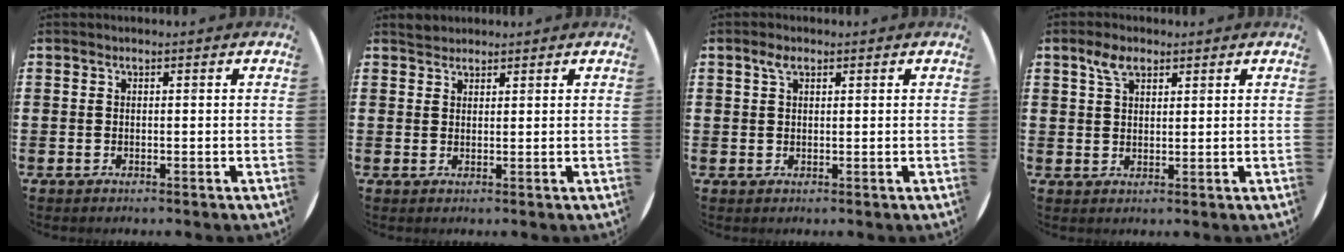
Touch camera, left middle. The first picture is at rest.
{"total": 1.6, "force": [1.5, 0.5, -0.1], "torque": [0.007, 0.000, 0.029]}
{"total": 1.9, "force": [1.2, 1.0, 1.2], "torque": [-0.018, 0.002, 0.020]}
{"total": 3.6, "force": [2.4, 1.8, 1.8], "torque": [-0.033, 0.004, 0.043]}